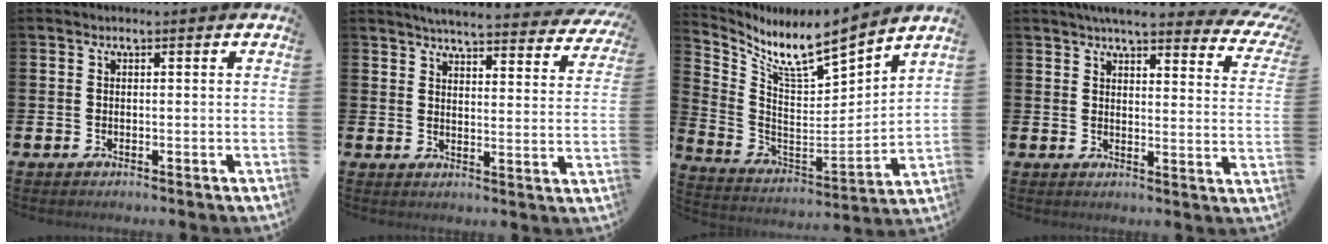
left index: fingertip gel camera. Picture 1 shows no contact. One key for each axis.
{"total": 4.7, "fx": 4.5, "fy": 0.3, "fz": 1.2, "tx": -0.033, "ty": -0.039, "tz": 0.074}
{"total": 8.1, "fx": 7.4, "fy": 0.6, "fz": 3.1, "tx": -0.092, "ty": -0.066, "tz": 0.119}
{"total": 5.6, "fx": 5.0, "fy": 0.9, "fz": 2.4, "tx": -0.048, "ty": -0.033, "tz": 0.081}